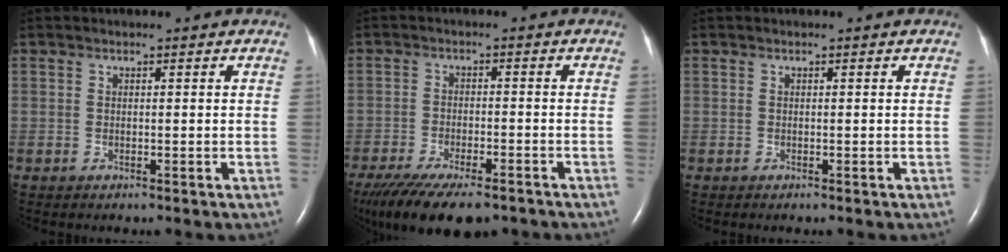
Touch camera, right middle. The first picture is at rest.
{"total": 16.0, "force": [-12.0, 4.9, 9.3], "torque": [-0.193, -0.036, -0.181]}
{"total": 0.0}